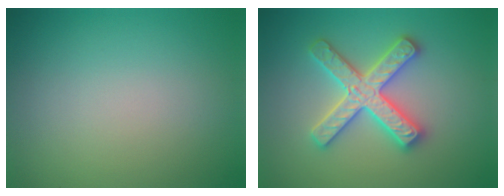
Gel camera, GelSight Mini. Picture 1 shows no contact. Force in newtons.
{"total": 4.9, "press": 4.9, "slide": 0.8}